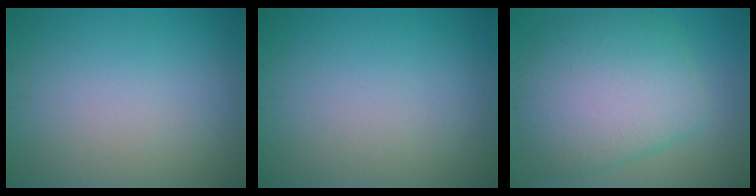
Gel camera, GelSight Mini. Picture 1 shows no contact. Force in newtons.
{"total": 0.0}
{"total": 9.0, "press": 9.0, "slide": 0.1}